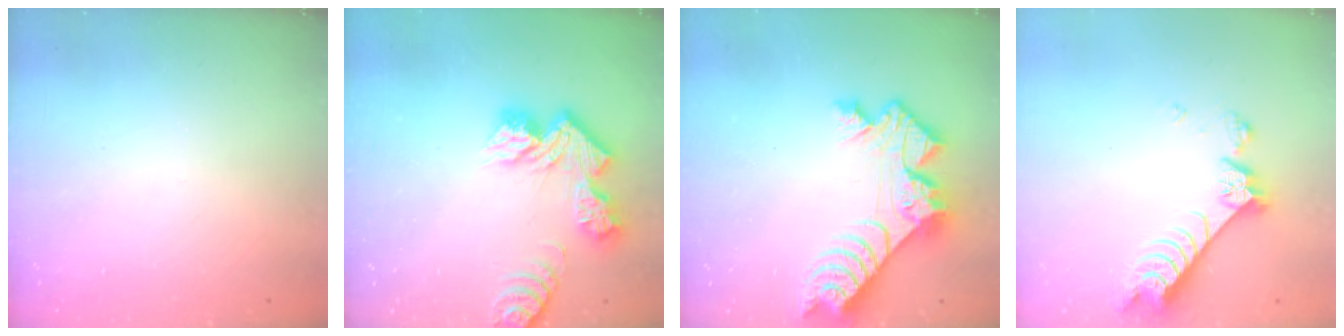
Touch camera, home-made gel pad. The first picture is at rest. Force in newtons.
{"total": 12.2, "press": 12.1, "slide": 1.0}
{"total": 11.8, "press": 11.7, "slide": 0.8}
{"total": 7.6, "press": 7.6, "slide": 0.8}